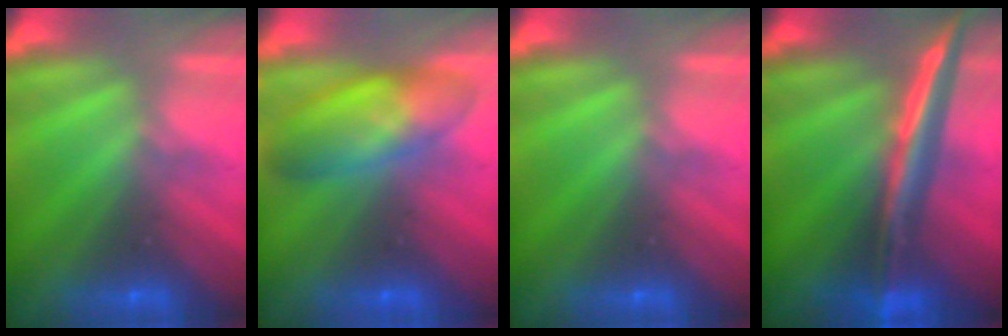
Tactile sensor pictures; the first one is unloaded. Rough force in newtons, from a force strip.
{"total": 7.5}
{"total": 0.0}
{"total": 2.9}